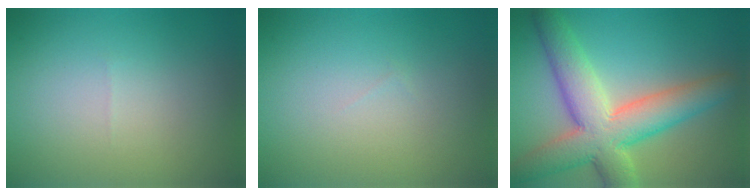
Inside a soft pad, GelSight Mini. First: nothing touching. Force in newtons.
{"total": 0.0}
{"total": 9.0, "press": 8.9, "slide": 0.7}